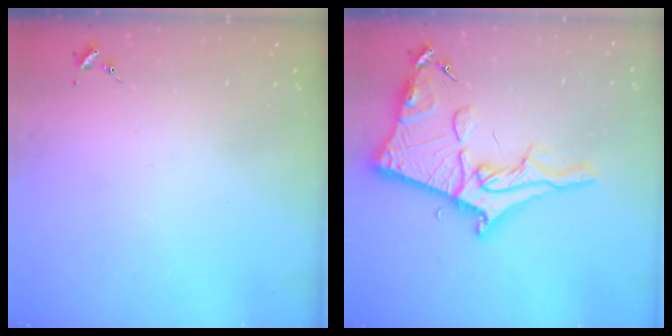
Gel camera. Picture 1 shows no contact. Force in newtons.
{"total": 19.1, "press": 19.1, "slide": 1.4}